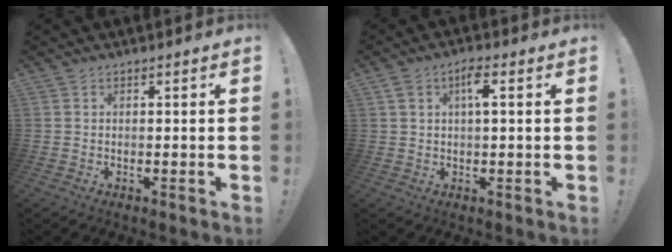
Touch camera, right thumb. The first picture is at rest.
{"total": 4.6, "force": [1.8, 1.4, 4.0], "torque": [-0.065, 0.000, 0.024]}